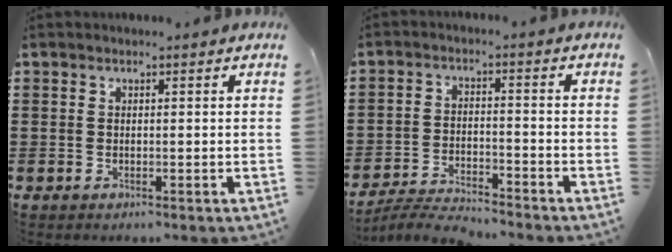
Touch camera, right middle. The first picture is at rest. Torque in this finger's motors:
{"motor_torque": [-0.15, 0.08, 0.32, 0.01]}